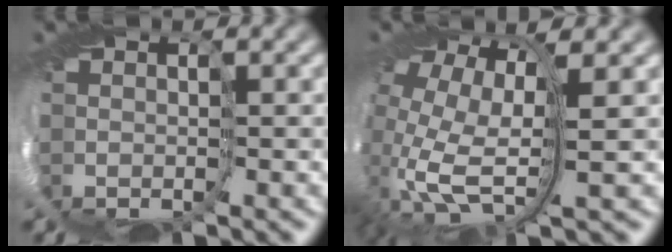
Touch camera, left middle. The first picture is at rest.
{"total": 11.8, "force": [-0.4, 6.3, 10.0], "torque": [-0.213, -0.033, 0.004]}